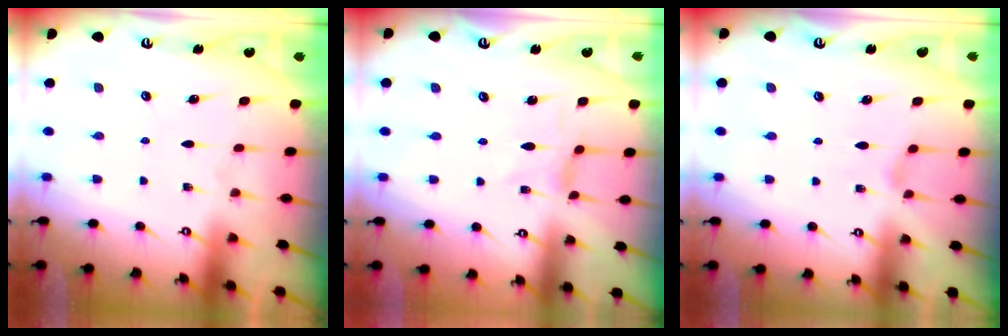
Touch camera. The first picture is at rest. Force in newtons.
{"total": 0.0}
{"total": 1.0, "press": 1.0, "slide": 0.2}